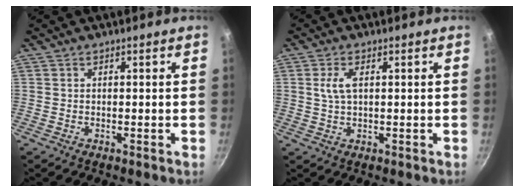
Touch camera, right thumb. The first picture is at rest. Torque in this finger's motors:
{"motor_torque": [0.01, -0.08, 0.64, -0.09, 0.02]}